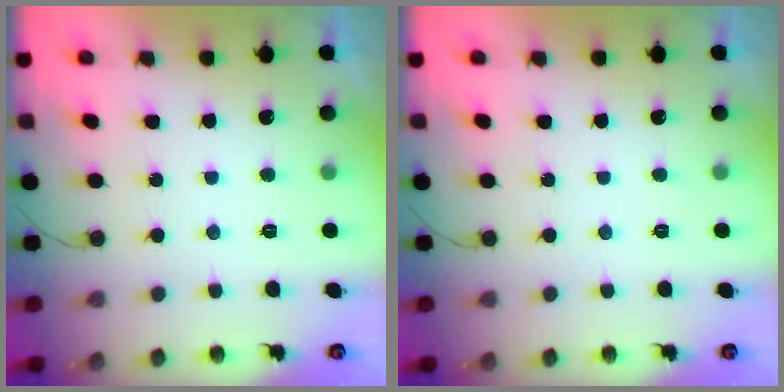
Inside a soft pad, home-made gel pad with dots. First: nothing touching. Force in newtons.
{"total": 0.0}